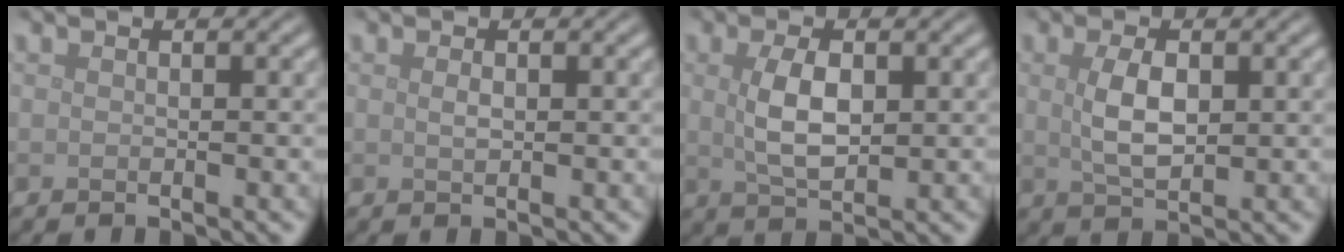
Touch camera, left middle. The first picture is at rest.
{"total": 0.8, "force": [0.2, 0.4, 0.7], "torque": [-0.015, 0.000, 0.004]}
{"total": 3.9, "force": [0.6, 1.9, 3.4], "torque": [-0.077, -0.002, 0.016]}
{"total": 3.5, "force": [0.6, 1.7, 3.1], "torque": [-0.070, -0.002, 0.015]}